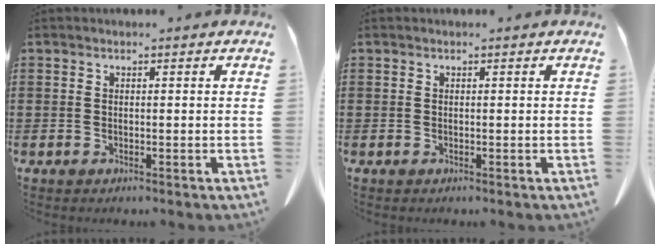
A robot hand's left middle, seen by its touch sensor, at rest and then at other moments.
{"total": 0.0}